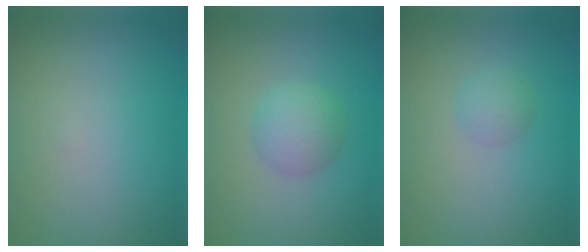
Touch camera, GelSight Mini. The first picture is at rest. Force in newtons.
{"total": 3.0, "press": 3.0, "slide": 0.1}
{"total": 1.5, "press": 1.5, "slide": 0.1}